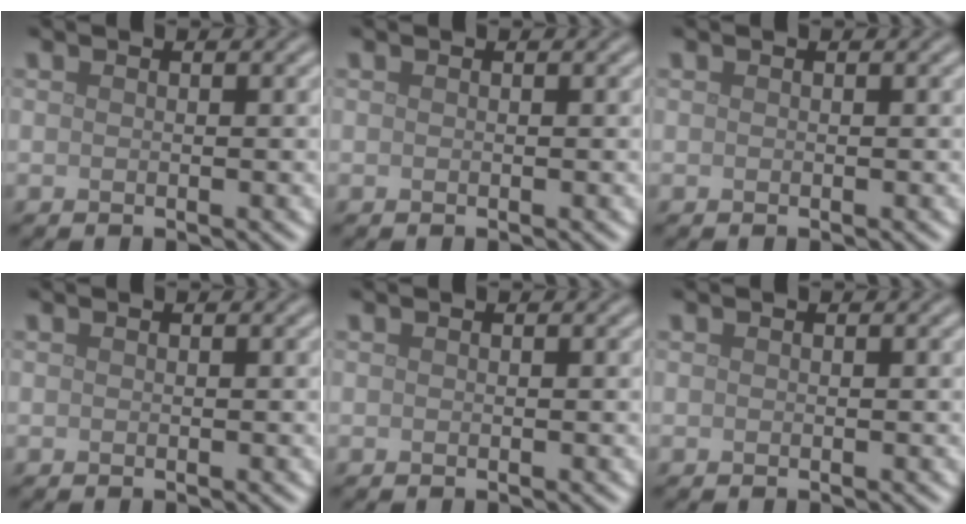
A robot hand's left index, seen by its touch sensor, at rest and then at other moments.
{"total": 0.0}
{"total": 0.0}
{"total": 0.0}
{"total": 0.0}
{"total": 0.0}